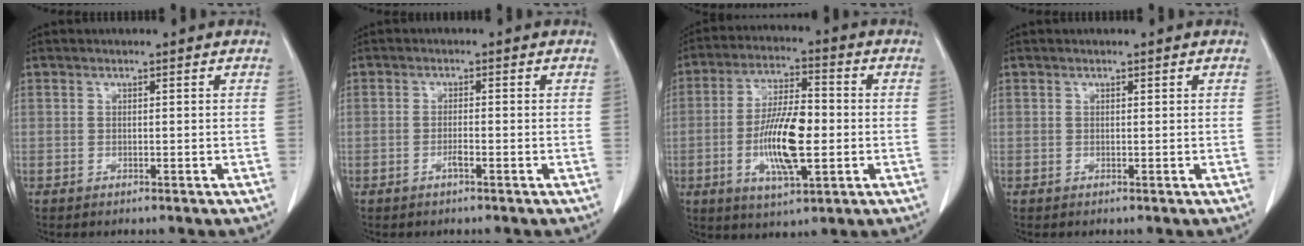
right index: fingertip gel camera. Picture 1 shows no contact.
{"total": 0.9, "force": [-0.5, 0.0, 0.8], "torque": [-0.015, 0.001, -0.010]}
{"total": 12.1, "force": [-2.0, 3.4, 11.4], "torque": [-0.219, -0.001, -0.035]}
{"total": 0.0}